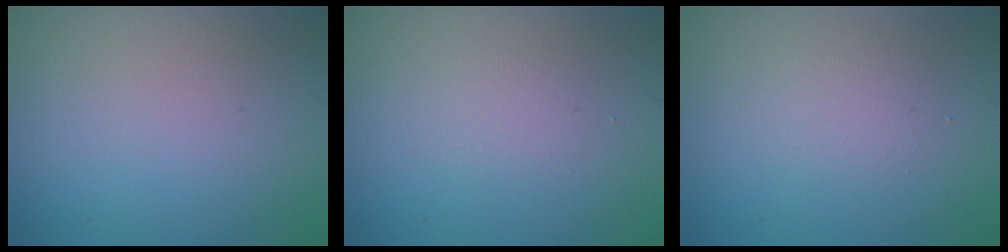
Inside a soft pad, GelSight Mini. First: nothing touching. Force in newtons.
{"total": 1.2, "press": 1.2, "slide": 0.0}
{"total": 1.6, "press": 1.6, "slide": 0.1}